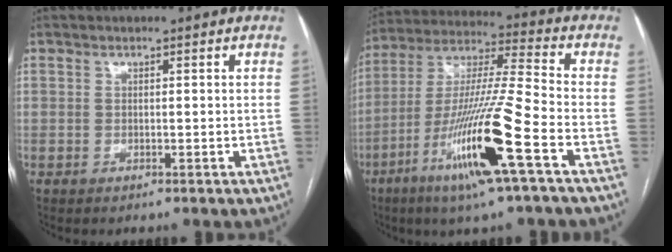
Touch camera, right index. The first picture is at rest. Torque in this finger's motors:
{"motor_torque": [2.14, 0.00, 1.05, 0.21]}